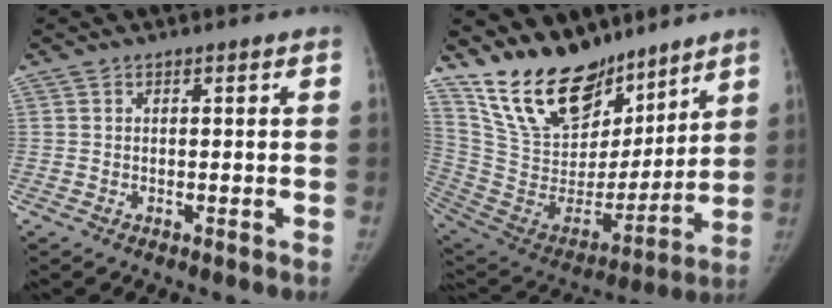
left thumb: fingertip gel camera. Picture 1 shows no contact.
{"total": 22.6, "force": [17.7, 10.5, 9.2], "torque": [-0.128, -0.102, 0.321]}